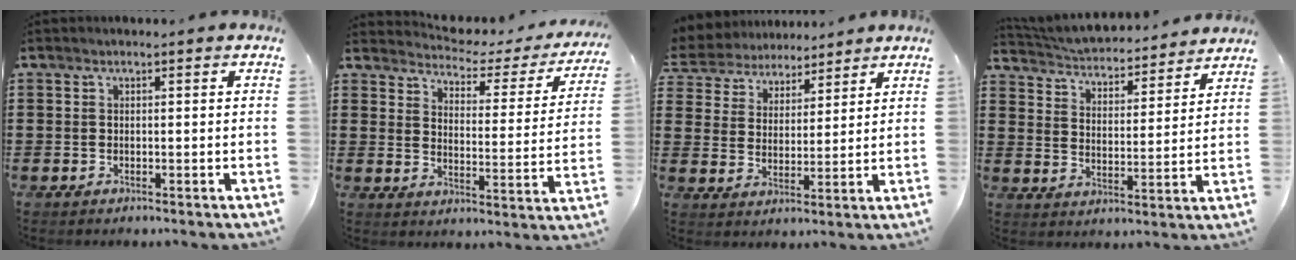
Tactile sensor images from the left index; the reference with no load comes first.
{"total": 2.7, "force": [2.6, 0.5, 0.5], "torque": [-0.033, -0.027, 0.035]}
{"total": 5.4, "force": [5.1, 1.8, 0.2], "torque": [-0.034, -0.024, 0.090]}
{"total": 4.0, "force": [4.0, 0.1, 0.2], "torque": [-0.027, -0.034, 0.063]}